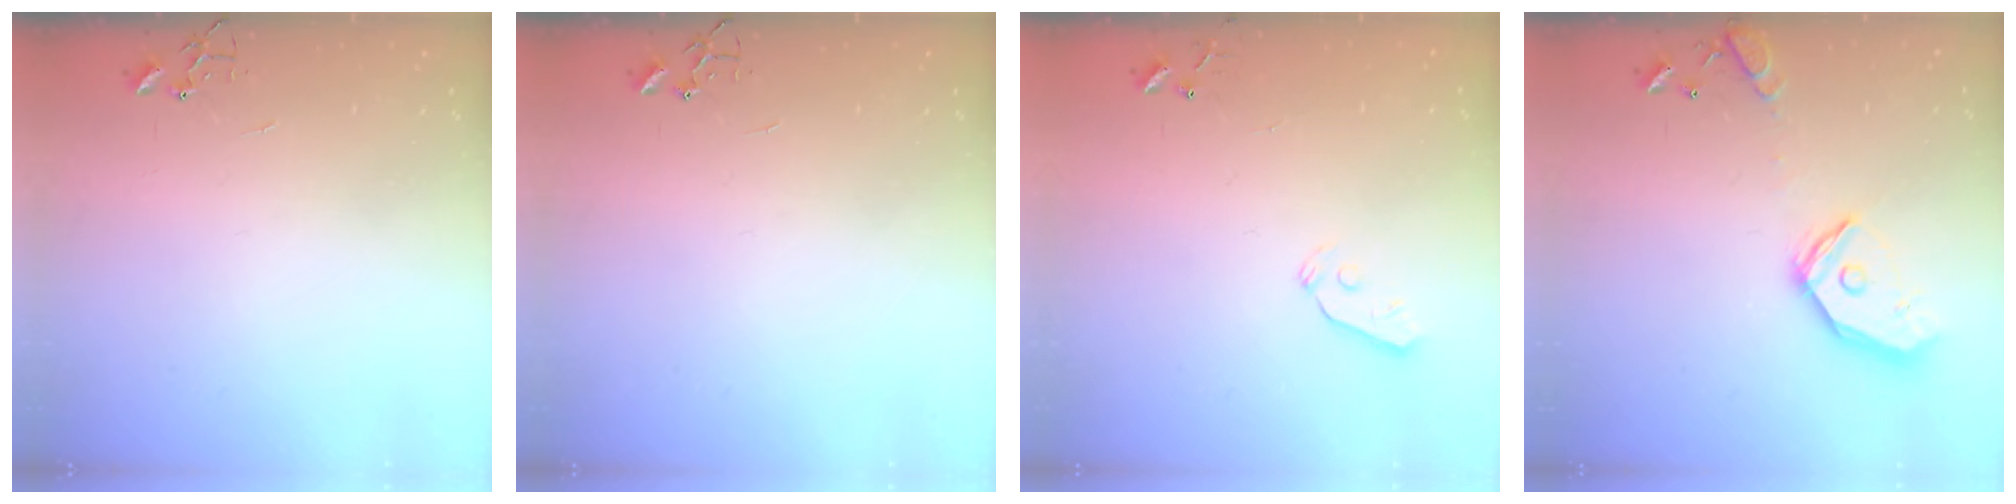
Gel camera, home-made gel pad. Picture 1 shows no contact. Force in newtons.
{"total": 0.0}
{"total": 3.3, "press": 3.2, "slide": 0.8}
{"total": 16.4, "press": 16.2, "slide": 2.5}